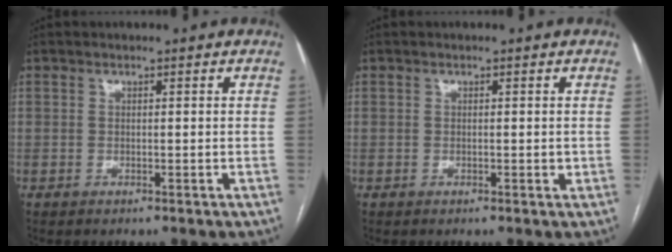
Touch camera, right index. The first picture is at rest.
{"total": 0.9, "force": [0.0, 0.5, 0.8], "torque": [-0.010, -0.002, 0.002]}